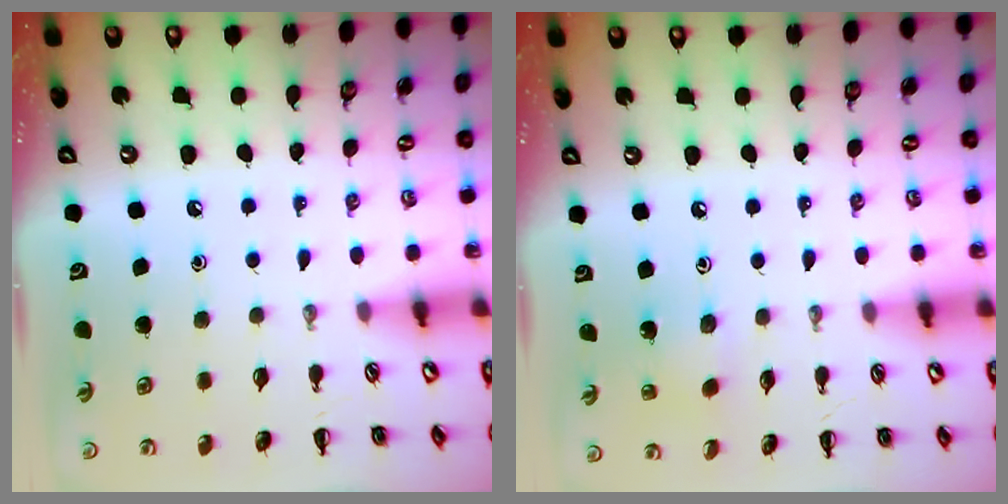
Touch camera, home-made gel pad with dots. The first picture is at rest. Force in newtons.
{"total": 2.0, "press": 1.9, "slide": 0.5}